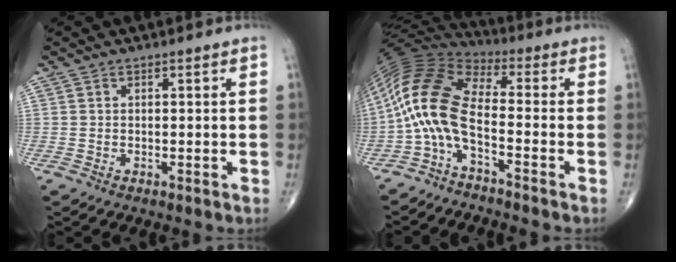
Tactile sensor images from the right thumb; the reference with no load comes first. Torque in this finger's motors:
{"motor_torque": [0.12, 1.01, 1.67, -0.32, 0.25]}